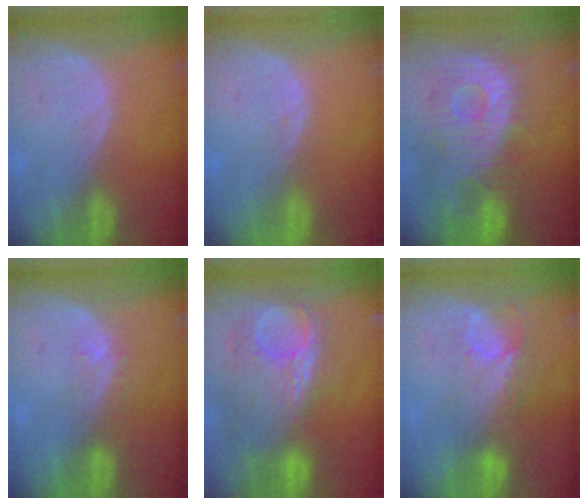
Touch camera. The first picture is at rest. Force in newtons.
{"total": 0.6, "press": 0.6, "slide": 0.1}
{"total": 12.2, "press": 10.8, "slide": 5.6}
{"total": 2.8, "press": 2.1, "slide": 1.7}
{"total": 11.7, "press": 10.3, "slide": 5.5}
{"total": 7.6, "press": 6.6, "slide": 3.7}